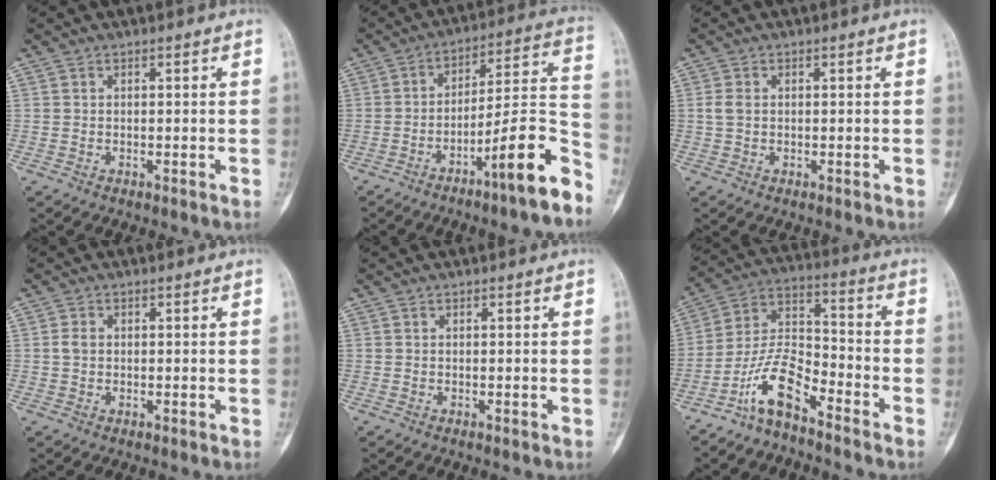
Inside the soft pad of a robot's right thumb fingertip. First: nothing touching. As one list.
[{"total": 15.3, "force": [-9.1, 1.7, 12.2], "torque": [-0.172, 0.081, -0.144]}, {"total": 1.8, "force": [0.2, 1.2, 1.3], "torque": [-0.034, 0.002, 0.003]}, {"total": 1.7, "force": [0.1, 1.3, 1.1], "torque": [-0.022, 0.003, 0.000]}, {"total": 0.0}, {"total": 10.1, "force": [-7.2, 3.5, 6.2], "torque": [-0.125, 0.077, -0.147]}]